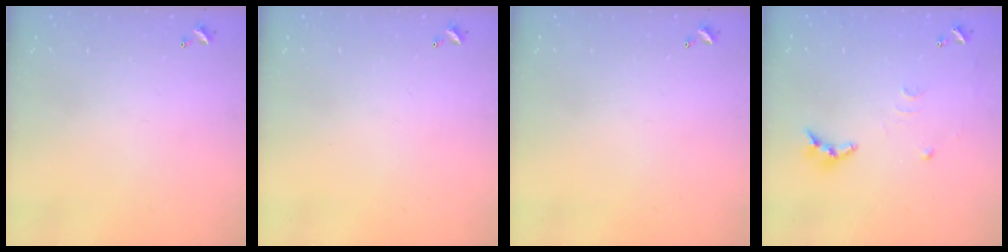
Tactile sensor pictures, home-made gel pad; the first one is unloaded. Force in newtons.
{"total": 0.0}
{"total": 0.0}
{"total": 9.0, "press": 9.0, "slide": 0.5}